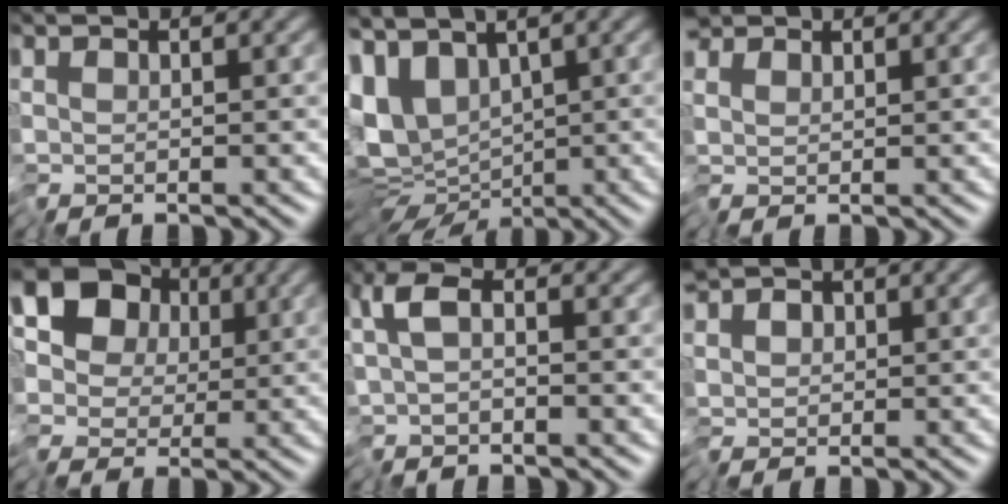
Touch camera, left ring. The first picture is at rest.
{"total": 13.3, "force": [-1.0, 10.4, 8.3], "torque": [-0.188, -0.006, 0.011]}
{"total": 1.9, "force": [0.9, 1.2, 1.2], "torque": [-0.035, 0.005, 0.013]}
{"total": 13.5, "force": [0.5, 12.2, 5.7], "torque": [-0.125, 0.013, -0.026]}
{"total": 2.1, "force": [-0.9, 1.0, 1.7], "torque": [-0.035, -0.006, -0.023]}
{"total": 2.2, "force": [-0.2, 1.4, 1.7], "torque": [-0.042, -0.001, -0.009]}